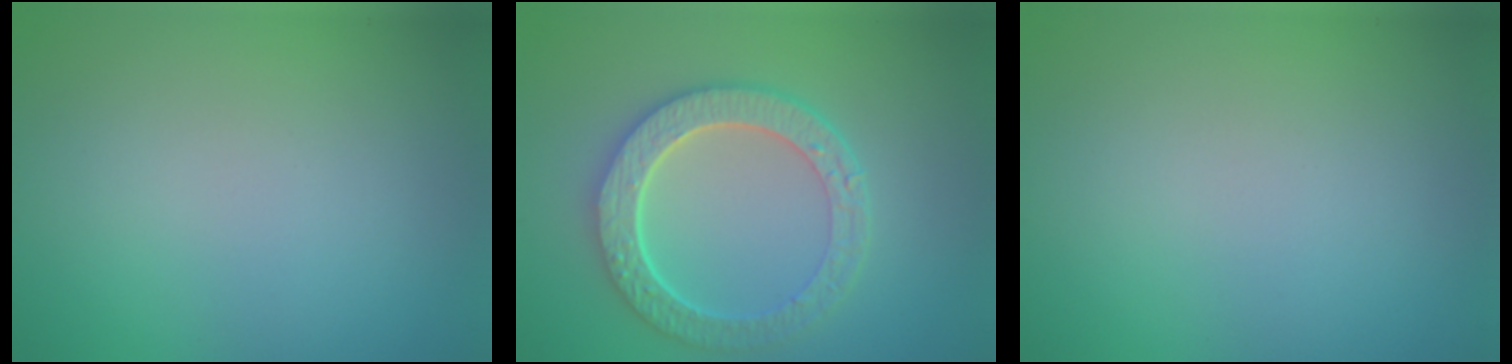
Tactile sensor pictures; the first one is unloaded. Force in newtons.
{"total": 5.8, "press": 4.9, "slide": 3.1}
{"total": 0.0}